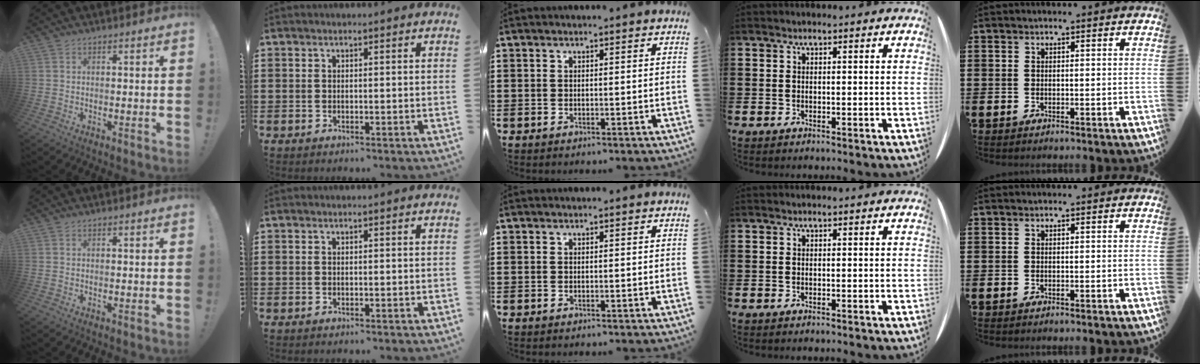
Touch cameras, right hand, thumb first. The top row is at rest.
{}